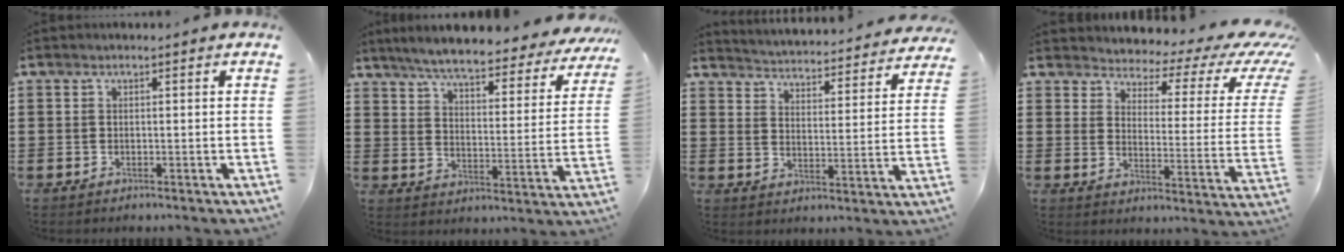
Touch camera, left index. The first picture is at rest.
{"total": 6.5, "force": [5.9, 0.2, 2.7], "torque": [-0.080, -0.039, 0.098]}
{"total": 3.5, "force": [3.4, -0.5, -0.1], "torque": [-0.022, -0.038, 0.052]}
{"total": 3.4, "force": [2.6, 1.3, 1.7], "torque": [-0.036, -0.029, 0.034]}